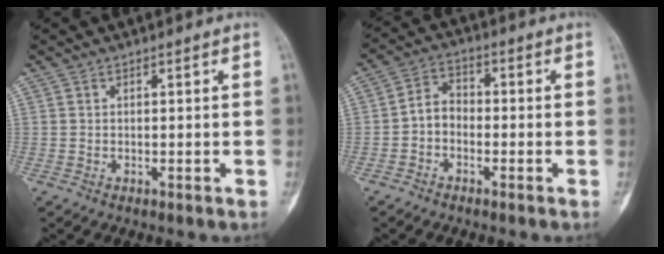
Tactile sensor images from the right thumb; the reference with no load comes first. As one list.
[{"total": 5.0, "force": [-1.5, 3.8, 2.9], "torque": [-0.035, 0.023, -0.040]}]